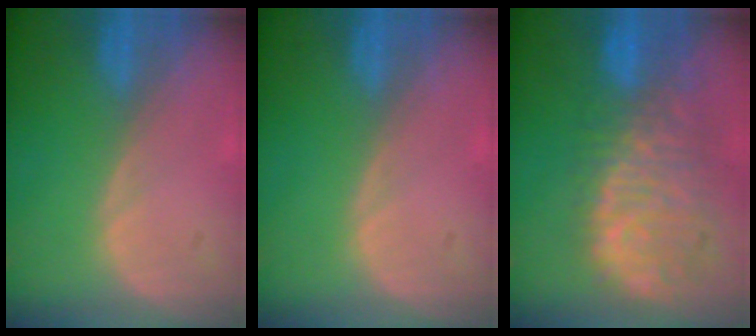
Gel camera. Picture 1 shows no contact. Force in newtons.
{"total": 0.0}
{"total": 11.4, "press": 9.6, "slide": 6.1}